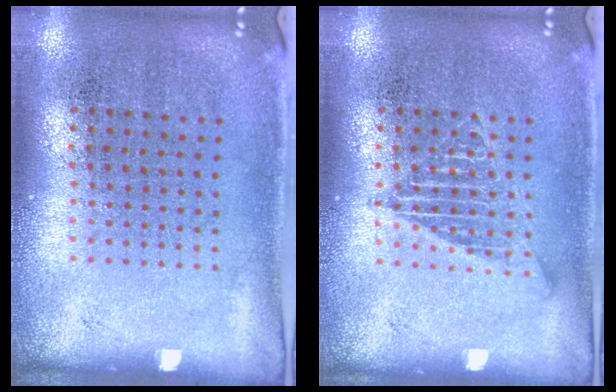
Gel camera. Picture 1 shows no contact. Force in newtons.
{"total": 1.7, "press": 1.7, "slide": 0.1}